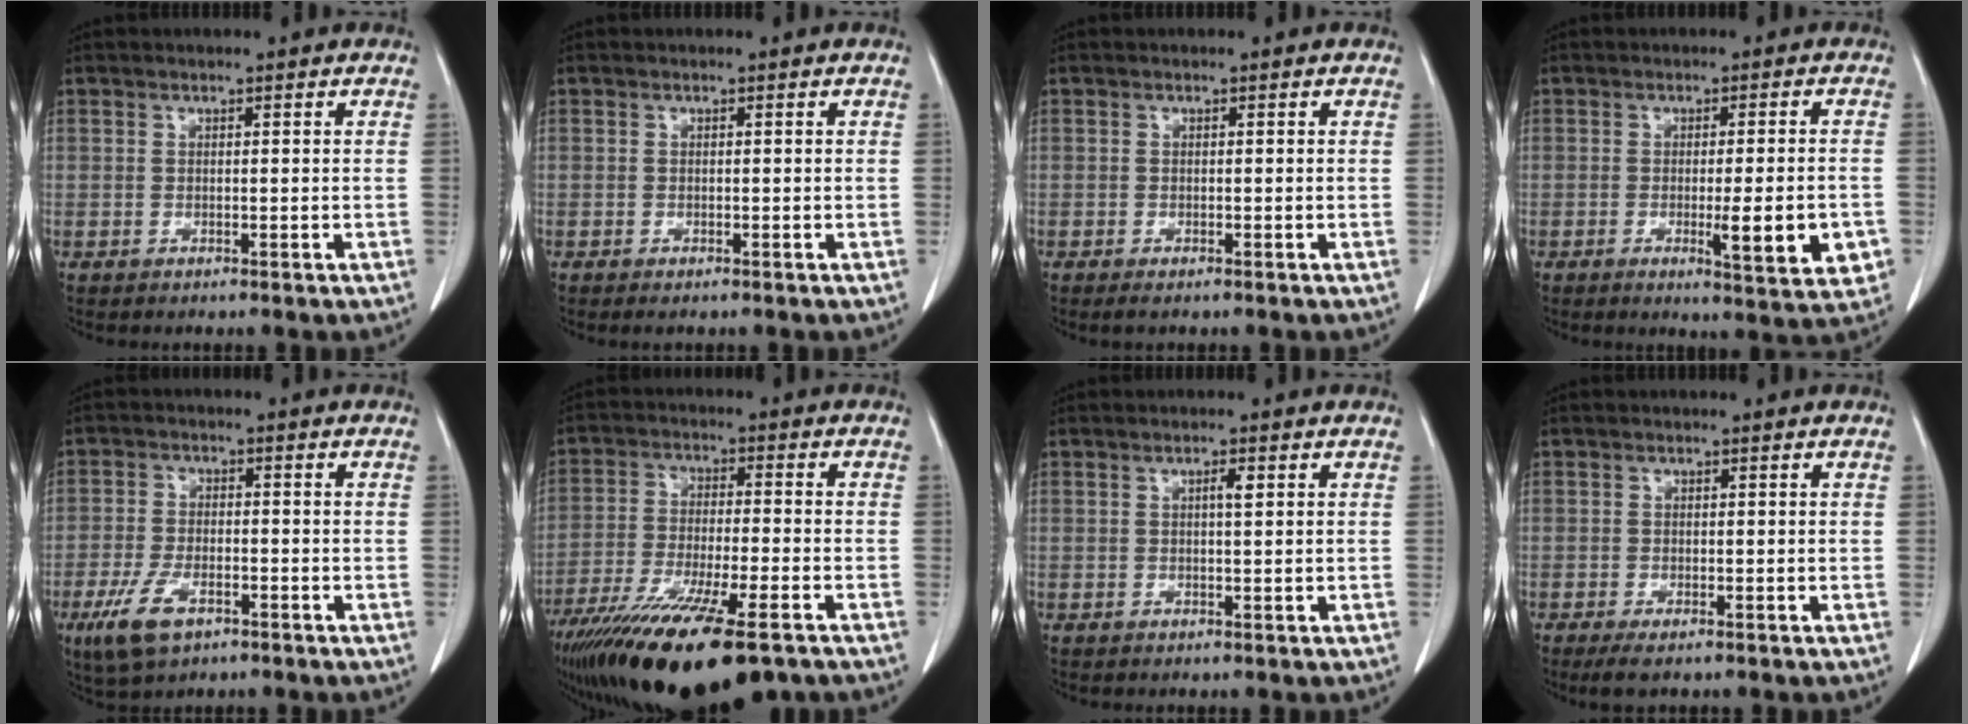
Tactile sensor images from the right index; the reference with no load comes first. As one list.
[{"total": 0.7, "force": [-0.6, 0.2, 0.5], "torque": [-0.009, -0.002, -0.005]}, {"total": 1.0, "force": [-0.7, 0.3, 0.6], "torque": [-0.011, -0.002, -0.008]}, {"total": 8.6, "force": [-2.4, 1.3, 8.1], "torque": [-0.097, -0.011, -0.028]}, {"total": 7.3, "force": [-4.0, 3.2, 5.2], "torque": [-0.112, -0.011, -0.070]}, {"total": 21.4, "force": [-15.0, 3.5, 14.8], "torque": [-0.249, -0.051, -0.247]}, {"total": 1.3, "force": [0.4, 0.1, 1.3], "torque": [-0.025, 0.001, 0.005]}, {"total": 2.6, "force": [-1.8, 0.8, 1.8], "torque": [-0.033, -0.007, -0.027]}]